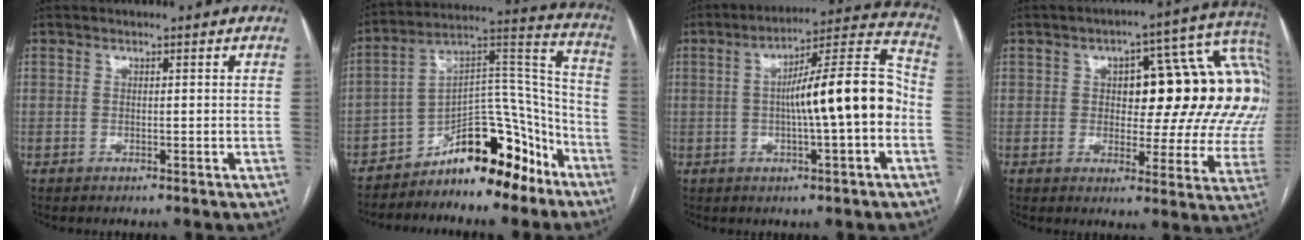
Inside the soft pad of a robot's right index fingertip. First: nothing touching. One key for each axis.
{"total": 14.8, "fx": -10.6, "fy": 5.7, "fz": 8.7, "tx": -0.126, "ty": 0.059, "tz": -0.172}
{"total": 14.2, "fx": -1.5, "fy": 1.2, "fz": 14.1, "tx": -0.217, "ty": 0.032, "tz": -0.025}
{"total": 21.2, "fx": 3.7, "fy": 7.8, "fz": 19.4, "tx": -0.201, "ty": 0.052, "tz": 0.052}